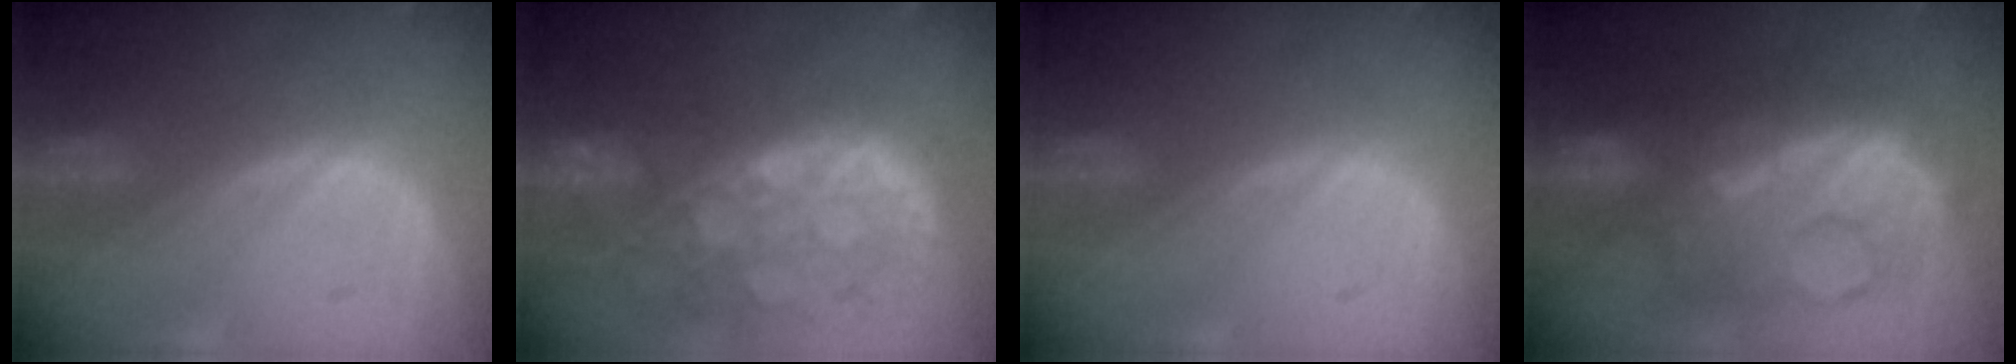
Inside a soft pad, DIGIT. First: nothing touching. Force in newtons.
{"total": 12.2, "press": 10.1, "slide": 6.8}
{"total": 0.0}
{"total": 12.1, "press": 12.0, "slide": 1.4}